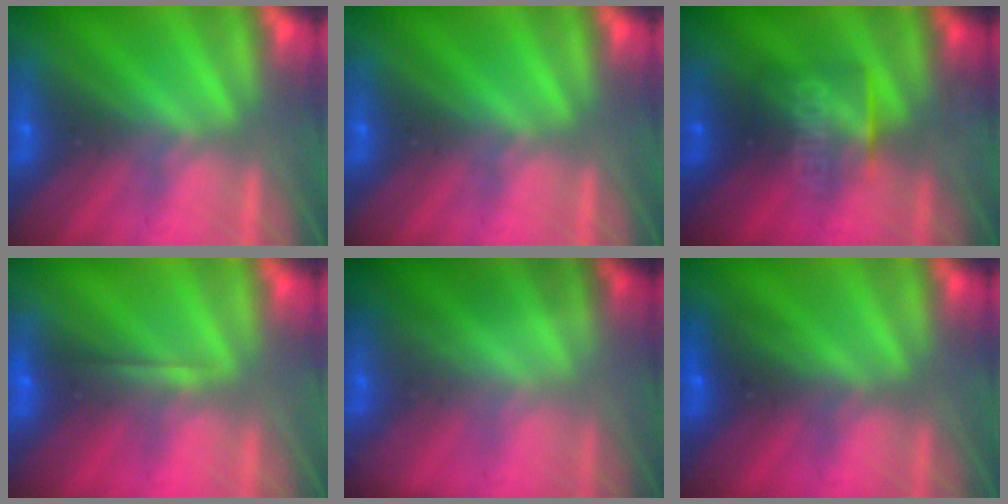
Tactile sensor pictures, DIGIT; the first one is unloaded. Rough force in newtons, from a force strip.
{"total": 0.0}
{"total": 7.8}
{"total": 1.7}
{"total": 1.7}
{"total": 2.6}